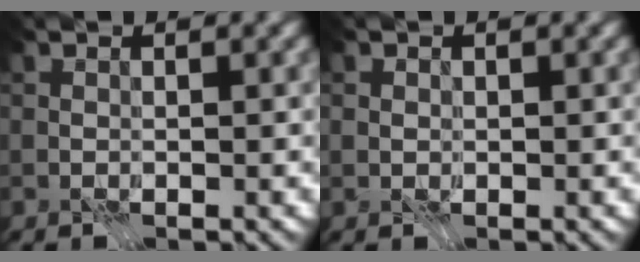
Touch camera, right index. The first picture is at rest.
{"total": 0.7, "force": [0.1, 0.7, 0.2], "torque": [-0.003, 0.000, -0.001]}